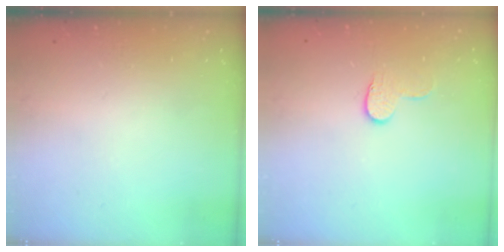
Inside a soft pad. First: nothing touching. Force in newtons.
{"total": 6.2, "press": 6.2, "slide": 0.4}